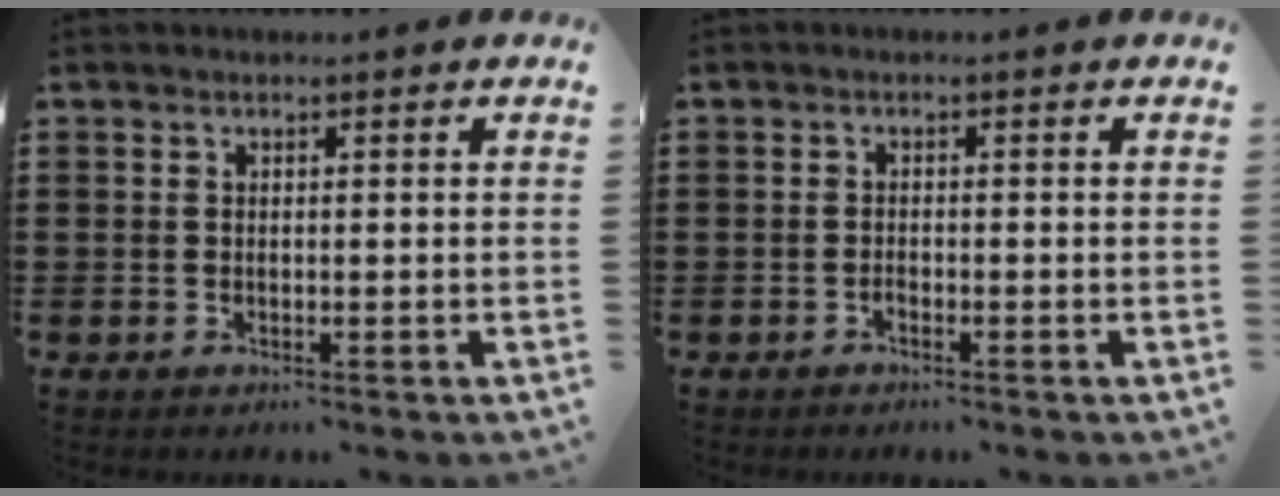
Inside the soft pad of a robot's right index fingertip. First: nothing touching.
{"total": 0.8, "force": [-0.7, 0.1, 0.3], "torque": [-0.009, -0.003, -0.013]}